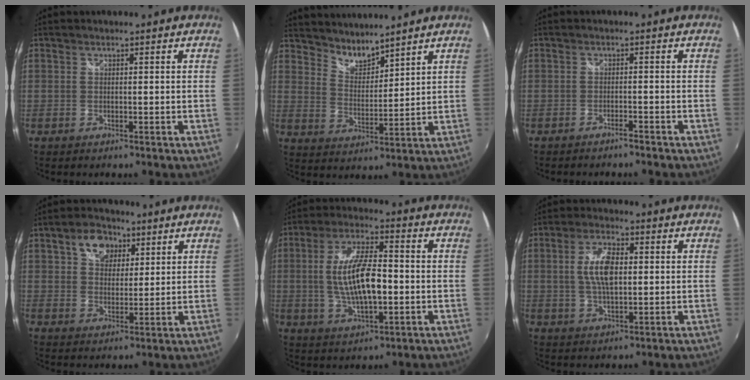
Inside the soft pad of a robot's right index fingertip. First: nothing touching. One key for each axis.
{"total": 5.8, "fx": 5.5, "fy": 1.0, "fz": 1.4, "tx": -0.019, "ty": -0.005, "tz": 0.102}
{"total": 1.9, "fx": -1.8, "fy": 0.3, "fz": 0.6, "tx": -0.021, "ty": -0.002, "tz": -0.030}
{"total": 7.5, "fx": 3.6, "fy": 5.3, "fz": 4.0, "tx": -0.065, "ty": 0.020, "tz": 0.060}
{"total": 13.1, "fx": -1.1, "fy": 4.5, "fz": 12.2, "tx": -0.240, "ty": 0.001, "tz": -0.014}
{"total": 8.1, "fx": 0.7, "fy": 3.6, "fz": 7.2, "tx": -0.139, "ty": 0.007, "tz": 0.014}